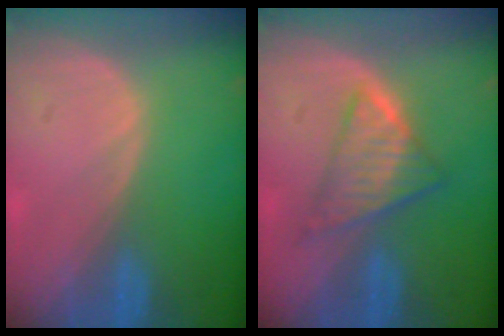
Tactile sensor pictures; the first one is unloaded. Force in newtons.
{"total": 6.2, "press": 5.7, "slide": 2.3}